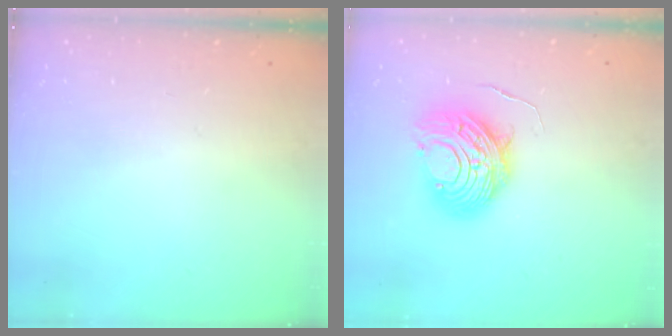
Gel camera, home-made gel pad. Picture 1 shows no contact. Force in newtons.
{"total": 11.3, "press": 11.3, "slide": 1.2}